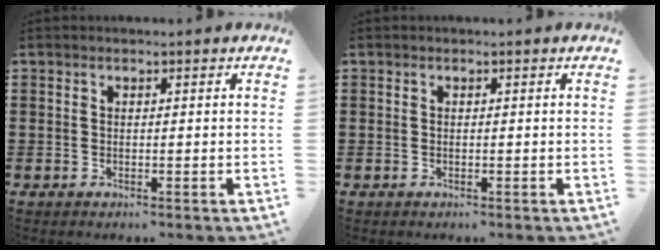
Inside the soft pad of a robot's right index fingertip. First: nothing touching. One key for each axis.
{"total": 0.0}